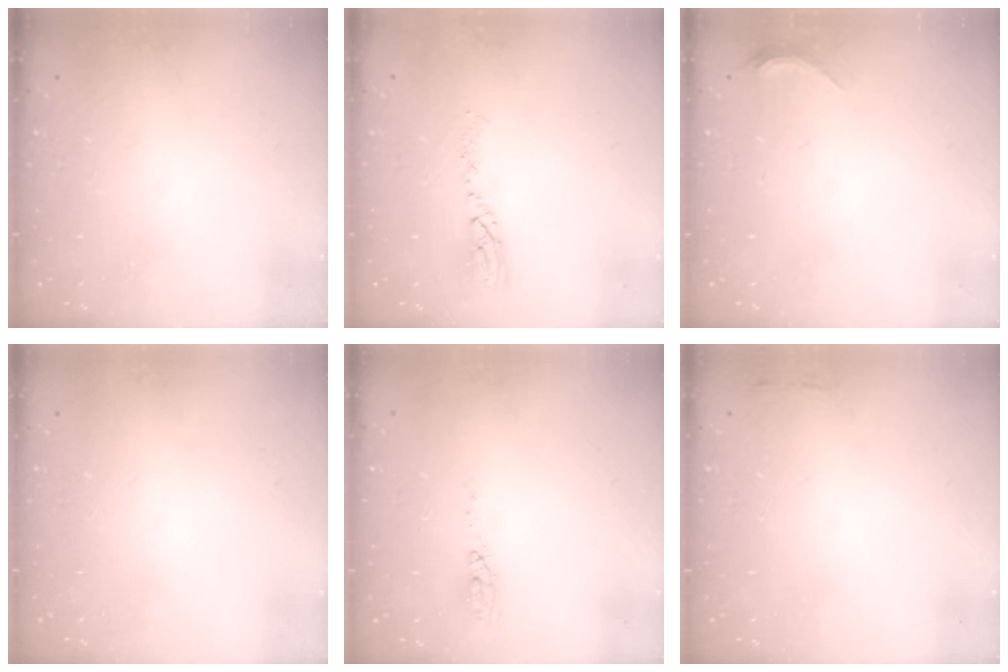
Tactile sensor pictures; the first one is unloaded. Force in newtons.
{"total": 7.7, "press": 7.7, "slide": 0.7}
{"total": 3.7, "press": 3.6, "slide": 0.7}
{"total": 0.0}
{"total": 3.6, "press": 3.2, "slide": 1.5}
{"total": 2.1, "press": 2.0, "slide": 0.5}